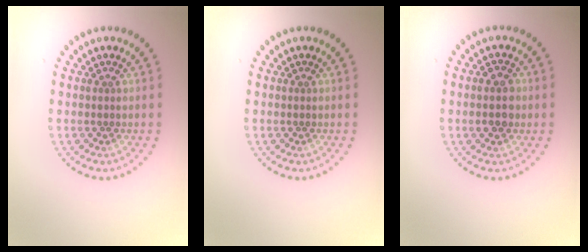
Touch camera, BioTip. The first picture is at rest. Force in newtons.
{"total": 0.0}
{"total": 2.2, "press": 2.2, "slide": 0.1}